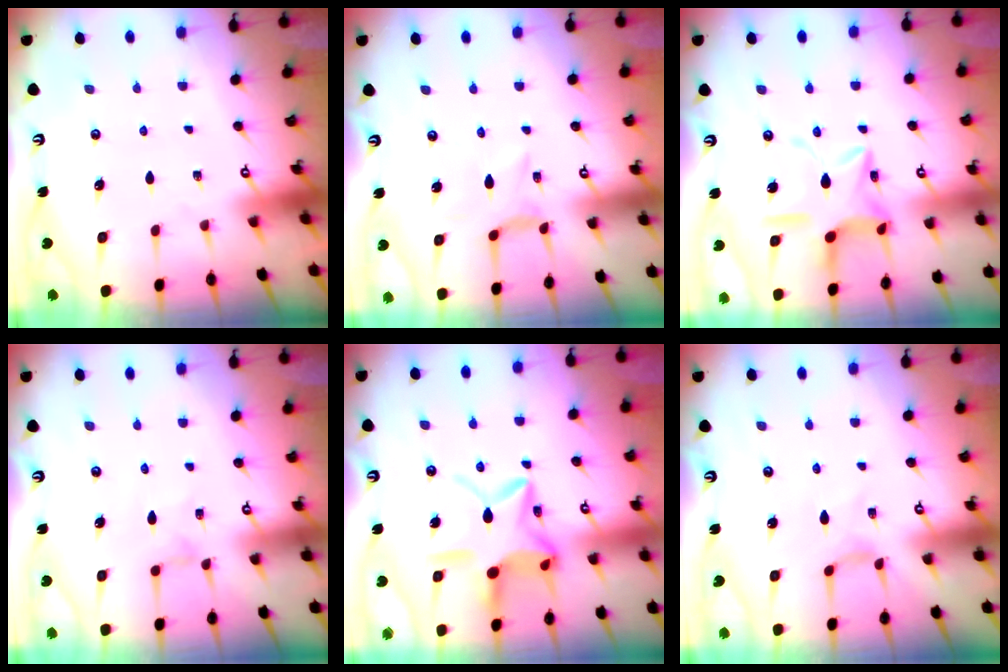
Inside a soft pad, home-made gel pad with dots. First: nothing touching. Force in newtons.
{"total": 2.4, "press": 2.4, "slide": 0.4}
{"total": 11.8, "press": 11.8, "slide": 1.0}
{"total": 0.9, "press": 0.8, "slide": 0.4}
{"total": 15.2, "press": 15.1, "slide": 1.1}
{"total": 2.5, "press": 2.4, "slide": 0.4}